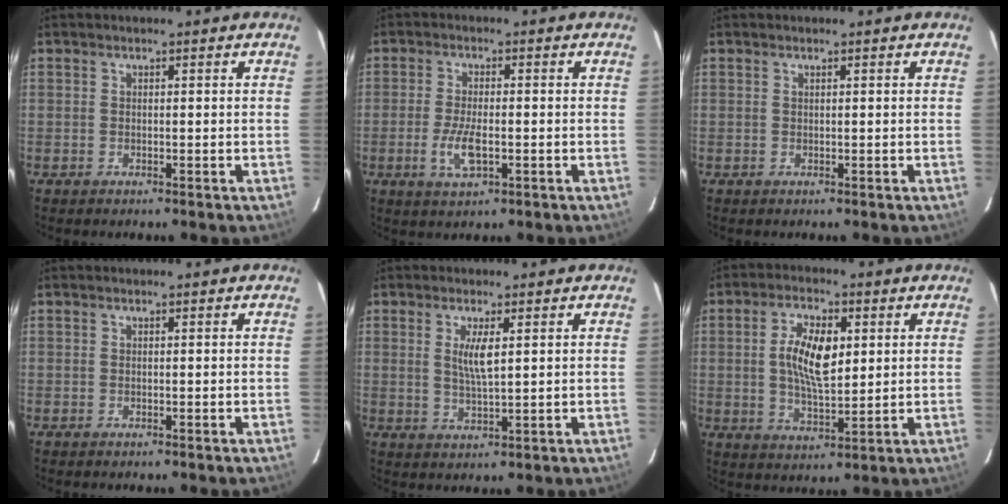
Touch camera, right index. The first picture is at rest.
{"total": 5.8, "force": [-1.7, 2.1, 5.1], "torque": [-0.110, -0.007, -0.033]}
{"total": 0.0}
{"total": 0.0}
{"total": 4.4, "force": [1.3, 0.8, 4.1], "torque": [-0.079, -0.006, 0.024]}
{"total": 9.5, "force": [1.8, 4.3, 8.3], "torque": [-0.155, 0.005, 0.035]}